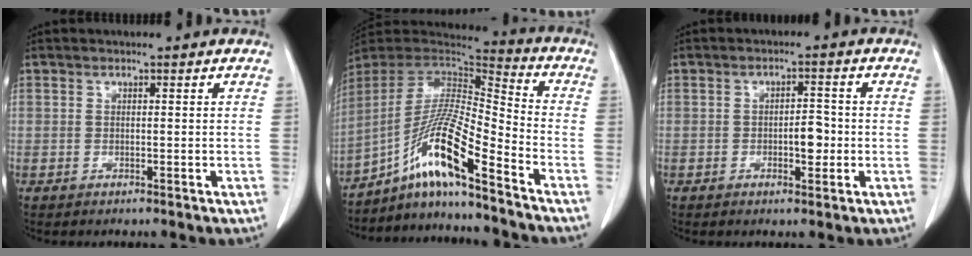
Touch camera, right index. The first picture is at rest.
{"total": 15.0, "force": [-9.6, -0.2, 11.5], "torque": [-0.218, 0.002, -0.176]}
{"total": 3.5, "force": [-0.7, 1.4, 3.1], "torque": [-0.042, 0.005, -0.005]}